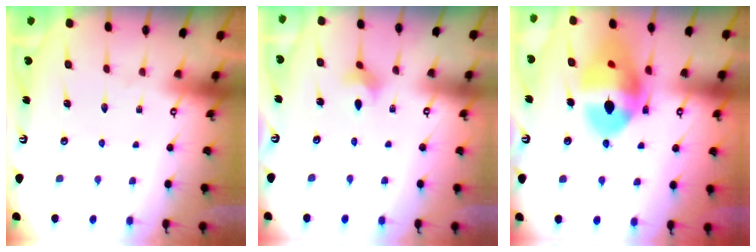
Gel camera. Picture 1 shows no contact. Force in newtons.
{"total": 4.4, "press": 4.3, "slide": 0.8}
{"total": 17.9, "press": 17.8, "slide": 2.0}